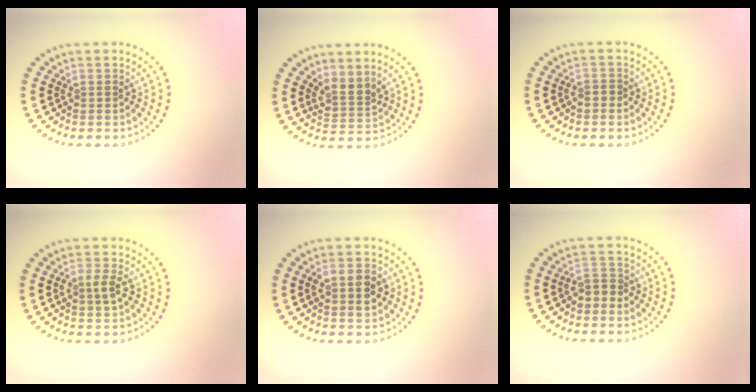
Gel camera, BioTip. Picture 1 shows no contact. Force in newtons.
{"total": 2.4, "press": 1.8, "slide": 1.6}
{"total": 0.5, "press": 0.3, "slide": 0.4}
{"total": 2.0, "press": 2.0, "slide": 0.2}
{"total": 2.8, "press": 2.8, "slide": 0.4}
{"total": 1.8, "press": 1.7, "slide": 0.8}